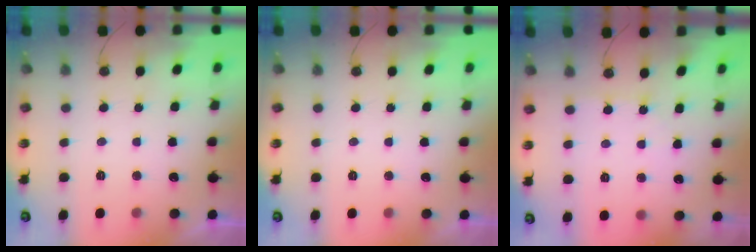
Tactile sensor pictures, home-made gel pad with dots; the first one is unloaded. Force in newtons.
{"total": 0.0}
{"total": 2.7, "press": 2.7, "slide": 0.5}